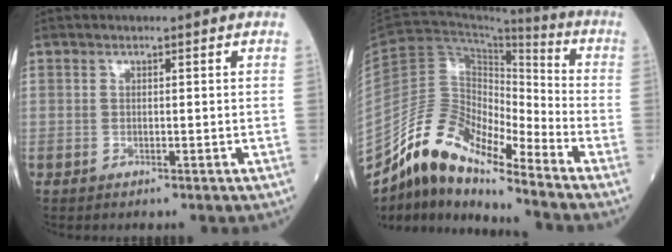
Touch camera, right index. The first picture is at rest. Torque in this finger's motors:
{"motor_torque": [1.11, -1.03, -0.24, -0.21]}